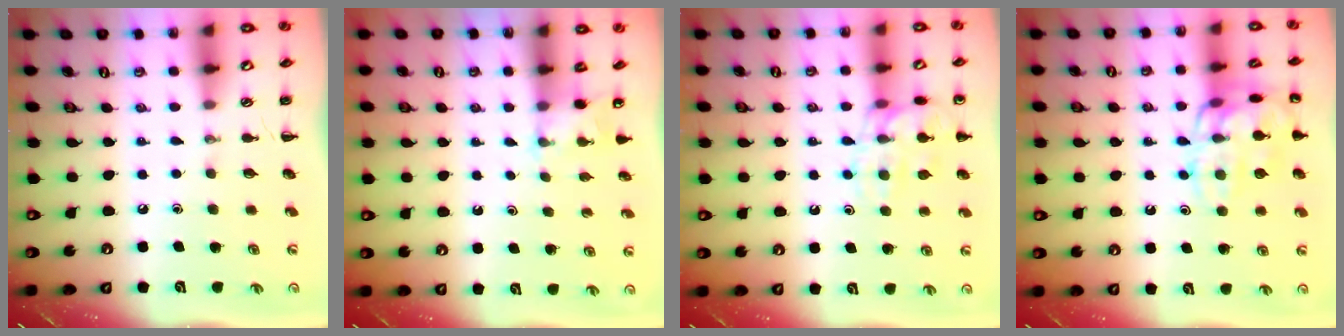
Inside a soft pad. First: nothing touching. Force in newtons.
{"total": 2.0, "press": 1.9, "slide": 0.6}
{"total": 14.2, "press": 14.2, "slide": 1.1}
{"total": 16.2, "press": 16.2, "slide": 0.3}